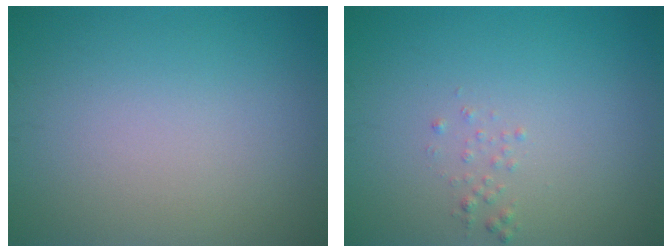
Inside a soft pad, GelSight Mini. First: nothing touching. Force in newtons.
{"total": 0.7, "press": 0.6, "slide": 0.1}